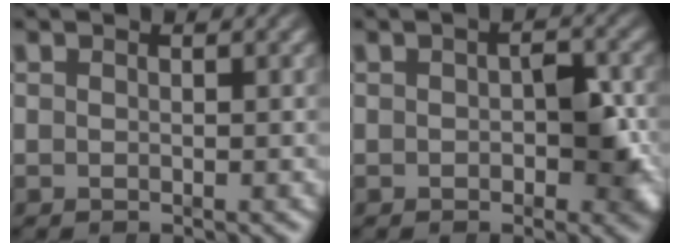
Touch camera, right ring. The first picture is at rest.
{"total": 3.5, "force": [-0.5, 1.8, 3.0], "torque": [-0.033, -0.001, -0.010]}